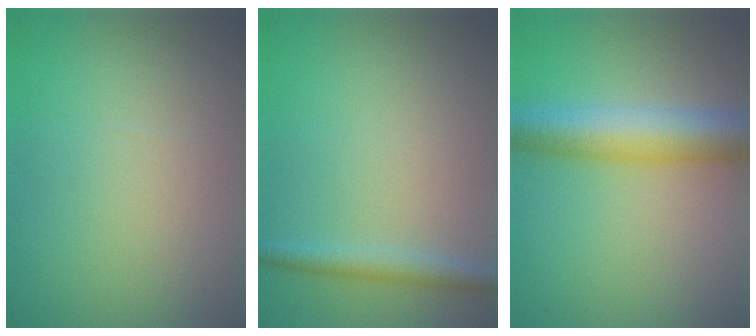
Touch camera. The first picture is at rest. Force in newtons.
{"total": 2.1, "press": 2.1, "slide": 0.0}
{"total": 7.4, "press": 7.4, "slide": 0.2}